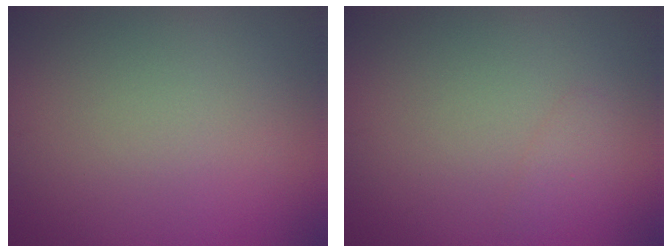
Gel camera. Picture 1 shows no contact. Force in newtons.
{"total": 0.9, "press": 0.9, "slide": 0.1}